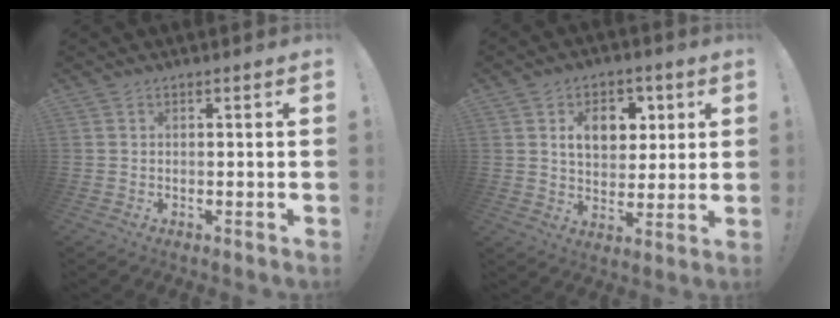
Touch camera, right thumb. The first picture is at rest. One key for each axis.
{"total": 10.4, "fx": 3.9, "fy": 7.7, "fz": 5.8, "tx": -0.082, "ty": -0.011, "tz": 0.071}